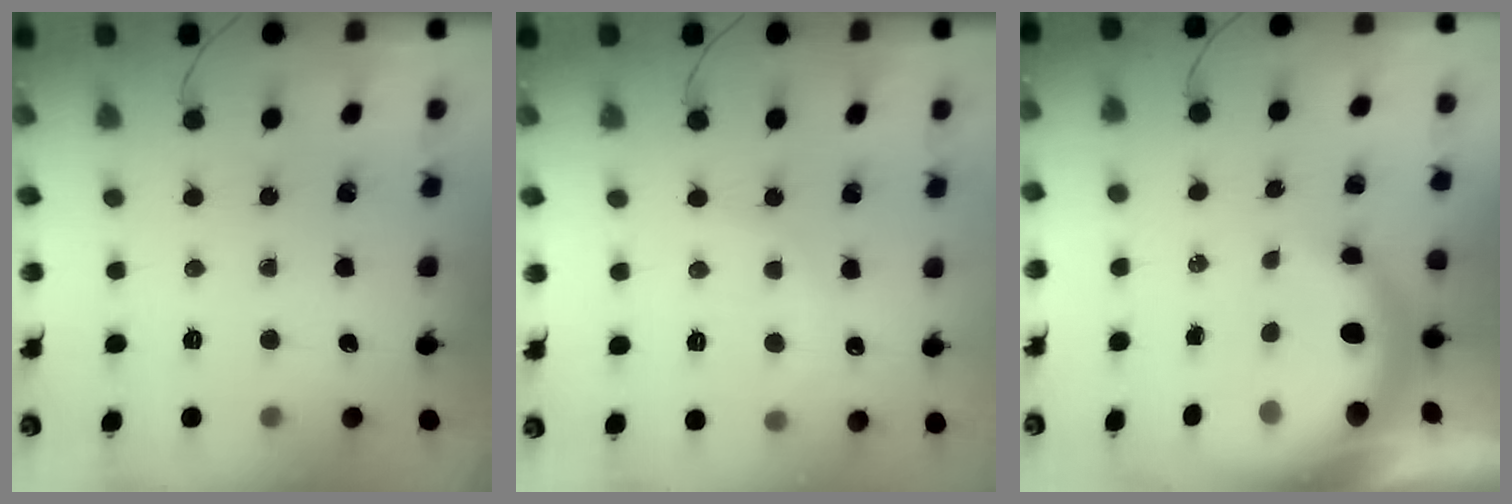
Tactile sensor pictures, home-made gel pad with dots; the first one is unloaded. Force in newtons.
{"total": 4.6, "press": 4.3, "slide": 1.4}
{"total": 8.1, "press": 8.0, "slide": 1.3}